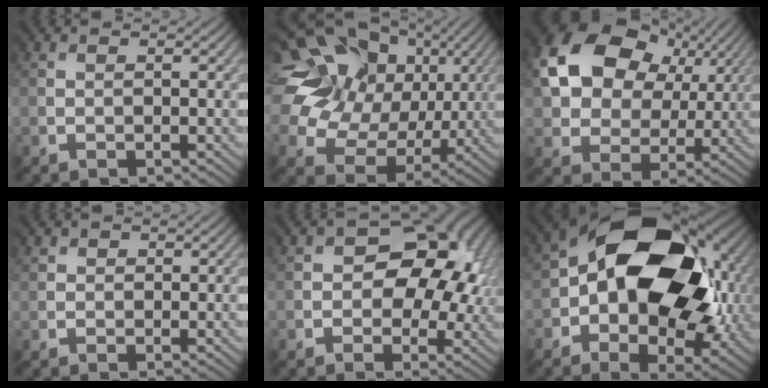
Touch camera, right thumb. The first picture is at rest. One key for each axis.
{"total": 19.5, "fx": 8.4, "fy": 14.6, "fz": 9.8, "tx": -0.288, "ty": 0.052, "tz": 0.161}
{"total": 15.3, "fx": 5.9, "fy": 11.0, "fz": 8.8, "tx": -0.196, "ty": 0.028, "tz": 0.110}
{"total": 1.0, "fx": 0.8, "fy": 0.5, "fz": -0.5, "tx": 0.005, "ty": 0.000, "tz": 0.010}
{"total": 10.3, "fx": 0.9, "fy": 7.0, "fz": 7.6, "tx": -0.088, "ty": 0.010, "tz": 0.014}
{"total": 19.2, "fx": 2.3, "fy": 12.9, "fz": 14.0, "tx": -0.248, "ty": -0.019, "tz": 0.054}